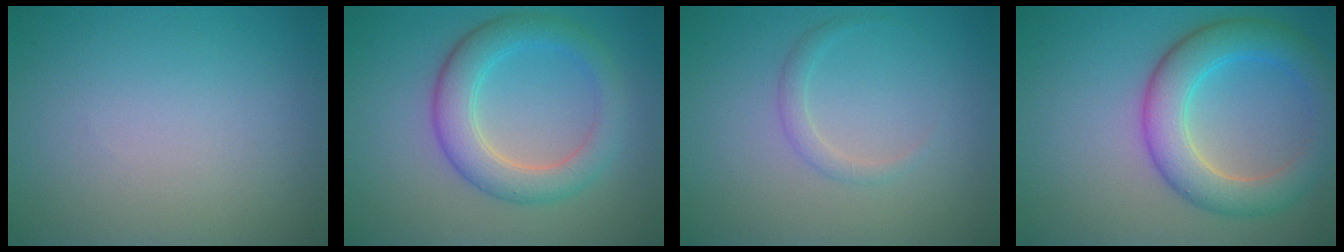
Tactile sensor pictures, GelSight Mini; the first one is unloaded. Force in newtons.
{"total": 4.8, "press": 4.8, "slide": 0.1}
{"total": 1.2, "press": 1.2, "slide": 0.1}
{"total": 6.2, "press": 6.1, "slide": 0.1}